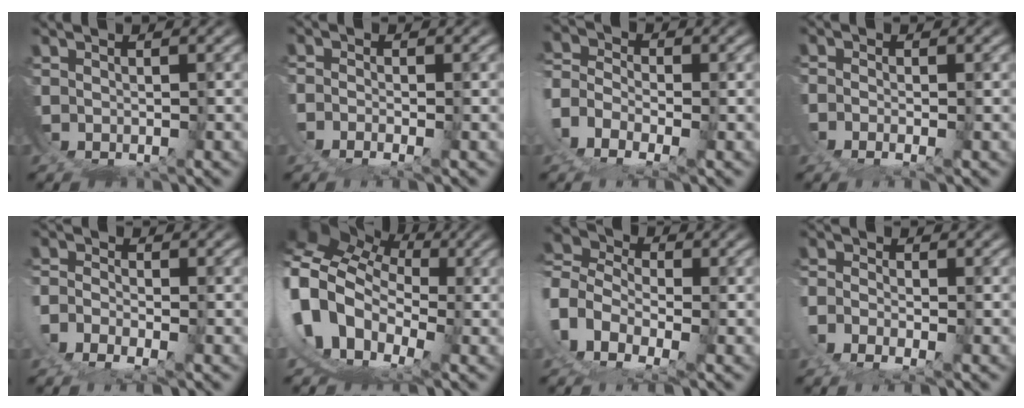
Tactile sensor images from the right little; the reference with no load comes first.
{"total": 1.1, "force": [-0.3, -1.0, 0.5], "torque": [-0.003, -0.003, -0.003]}
{"total": 2.6, "force": [-0.7, 2.0, 1.6], "torque": [-0.050, -0.012, -0.010]}
{"total": 1.1, "force": [0.0, -1.1, 0.4], "torque": [-0.003, -0.003, 0.003]}
{"total": 1.1, "force": [-0.7, 0.2, 0.9], "torque": [-0.019, -0.005, -0.009]}
{"total": 15.0, "force": [1.2, 13.1, 7.3], "torque": [-0.205, -0.033, 0.008]}
{"total": 8.0, "force": [2.1, 6.3, 4.4], "torque": [-0.109, 0.000, 0.019]}
{"total": 0.9, "force": [-0.5, -0.3, 0.7], "torque": [-0.018, -0.007, -0.004]}